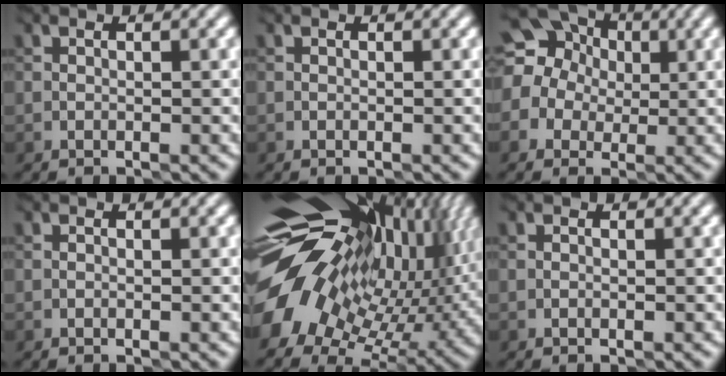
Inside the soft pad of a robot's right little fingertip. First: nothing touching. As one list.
[{"total": 0.0}, {"total": 11.7, "force": [2.9, 10.8, 3.7], "torque": [-0.090, 0.041, 0.004]}, {"total": 0.0}, {"total": 17.8, "force": [4.6, 10.4, 13.8], "torque": [-0.232, 0.012, 0.104]}, {"total": 0.0}]